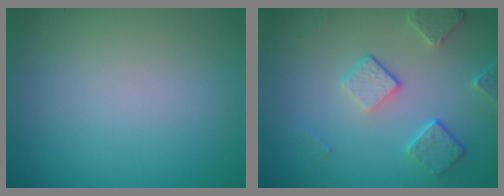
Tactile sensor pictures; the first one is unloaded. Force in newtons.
{"total": 4.0, "press": 3.2, "slide": 2.5}